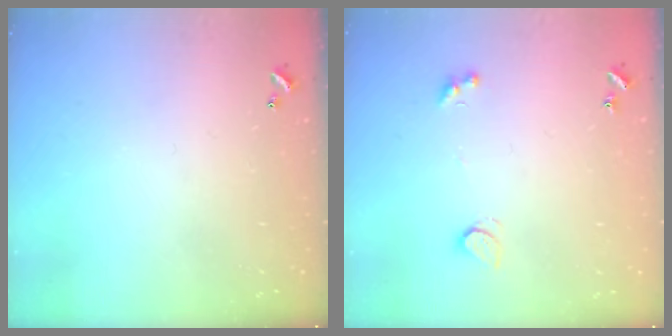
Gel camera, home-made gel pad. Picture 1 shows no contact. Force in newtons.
{"total": 1.7, "press": 1.6, "slide": 0.6}